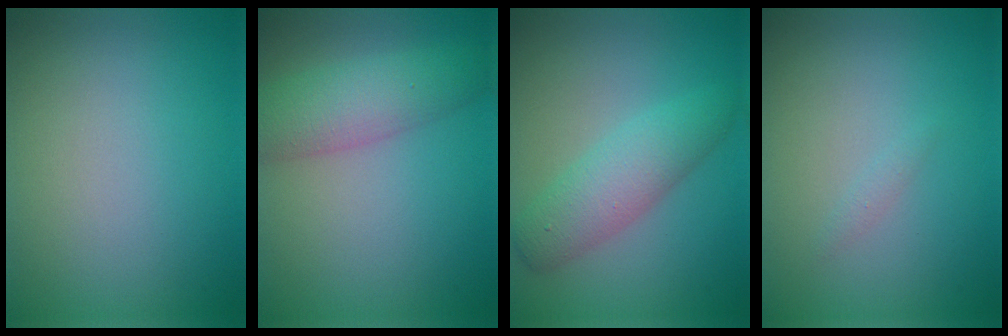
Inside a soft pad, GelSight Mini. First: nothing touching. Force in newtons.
{"total": 4.8, "press": 4.8, "slide": 0.1}
{"total": 3.9, "press": 3.9, "slide": 0.0}
{"total": 0.5, "press": 0.5, "slide": 0.0}